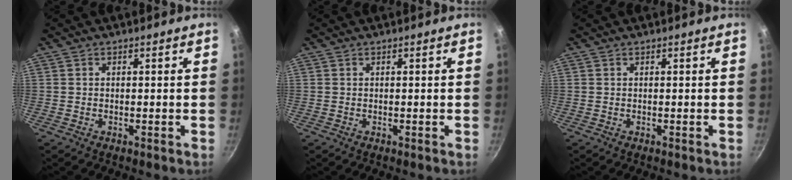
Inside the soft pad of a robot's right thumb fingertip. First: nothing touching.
{"total": 0.0}
{"total": 0.0}